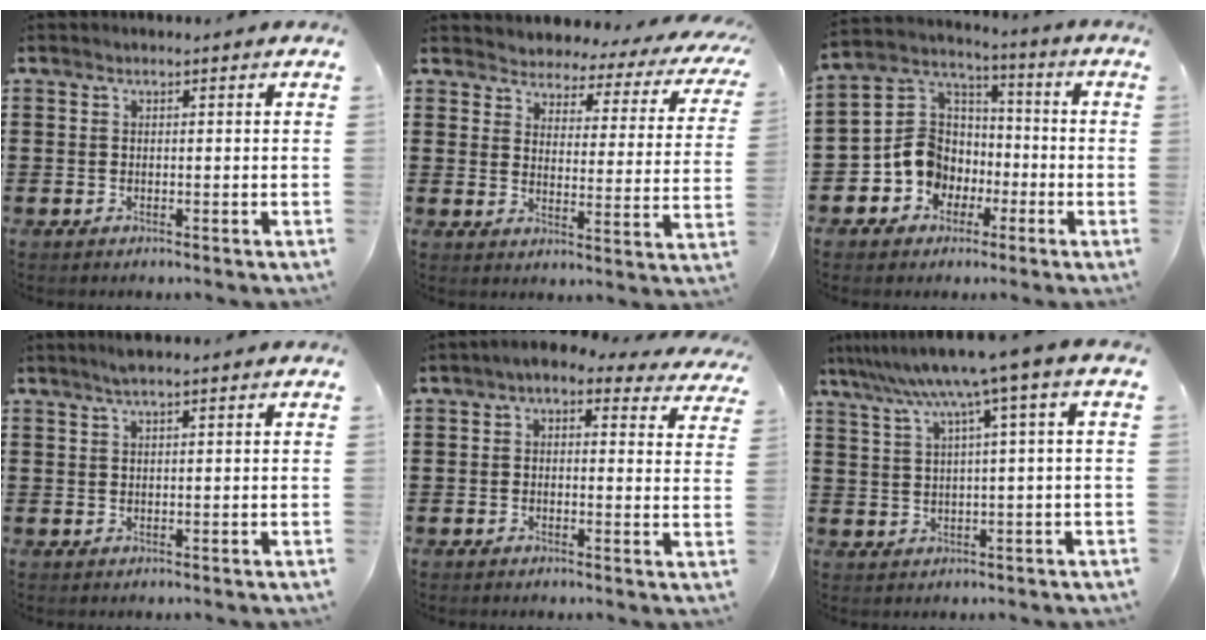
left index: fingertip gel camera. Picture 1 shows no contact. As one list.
[{"total": 3.0, "force": [2.9, 0.9, 0.2], "torque": [-0.026, -0.023, 0.041]}, {"total": 9.1, "force": [-3.0, 8.1, 2.8], "torque": [-0.107, 0.010, -0.063]}, {"total": 1.7, "force": [1.2, -0.1, 1.1], "torque": [-0.023, 0.001, 0.023]}, {"total": 2.0, "force": [0.8, 0.9, 1.6], "torque": [-0.035, -0.001, 0.011]}, {"total": 6.7, "force": [2.8, -0.5, 6.1], "torque": [-0.124, -0.018, 0.042]}]